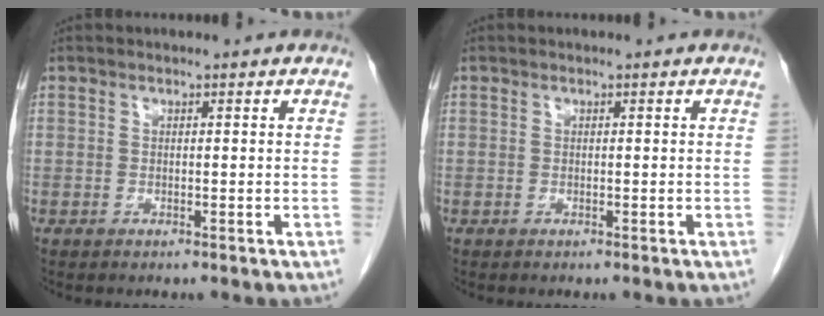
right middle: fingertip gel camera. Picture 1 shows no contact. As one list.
[{"total": 0.0}]